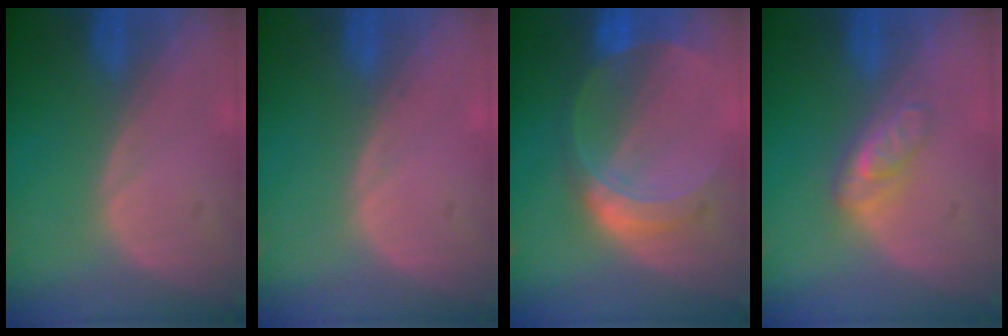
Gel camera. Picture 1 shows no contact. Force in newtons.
{"total": 0.5, "press": 0.1, "slide": 0.5}
{"total": 7.6, "press": 6.7, "slide": 3.5}
{"total": 4.7, "press": 4.1, "slide": 2.2}